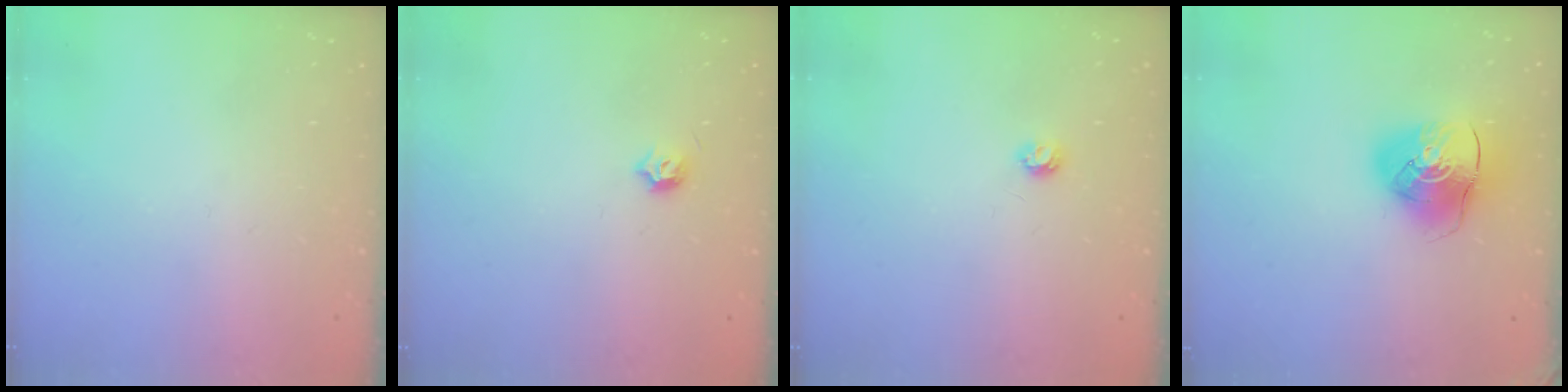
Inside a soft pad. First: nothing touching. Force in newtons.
{"total": 3.7, "press": 3.6, "slide": 0.9}
{"total": 3.4, "press": 3.4, "slide": 0.5}
{"total": 12.6, "press": 12.5, "slide": 1.6}